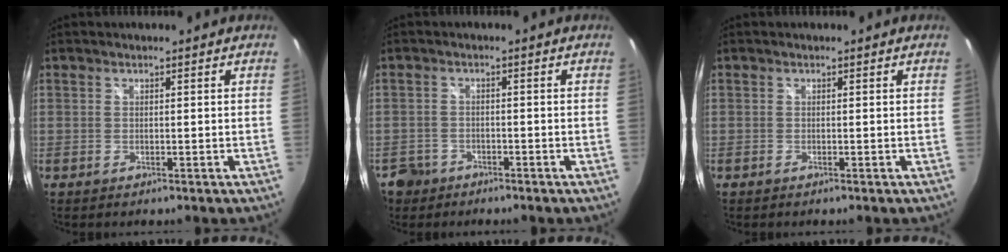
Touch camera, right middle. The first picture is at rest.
{"total": 5.3, "force": [-3.1, 4.2, 1.1], "torque": [-0.043, 0.006, -0.050]}
{"total": 0.0}